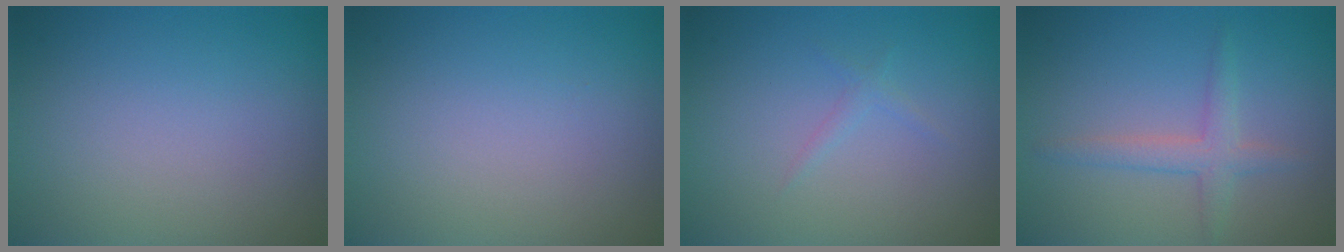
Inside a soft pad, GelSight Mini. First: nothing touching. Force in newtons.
{"total": 0.0}
{"total": 0.7, "press": 0.7, "slide": 0.1}
{"total": 2.2, "press": 2.2, "slide": 0.0}